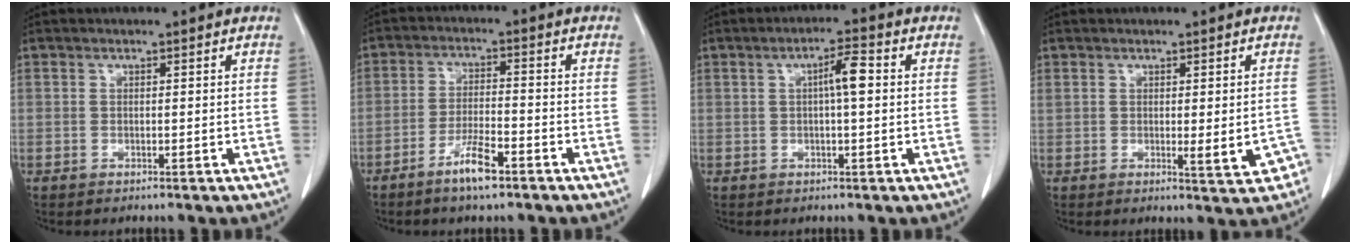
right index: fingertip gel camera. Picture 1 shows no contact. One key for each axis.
{"total": 5.9, "fx": -3.9, "fy": 0.7, "fz": 4.4, "tx": -0.086, "ty": -0.004, "tz": -0.071}
{"total": 4.1, "fx": 0.5, "fy": 0.5, "fz": 4.1, "tx": -0.070, "ty": 0.009, "tz": 0.005}
{"total": 4.8, "fx": -0.9, "fy": 1.4, "fz": 4.5, "tx": -0.050, "ty": -0.004, "tz": -0.003}